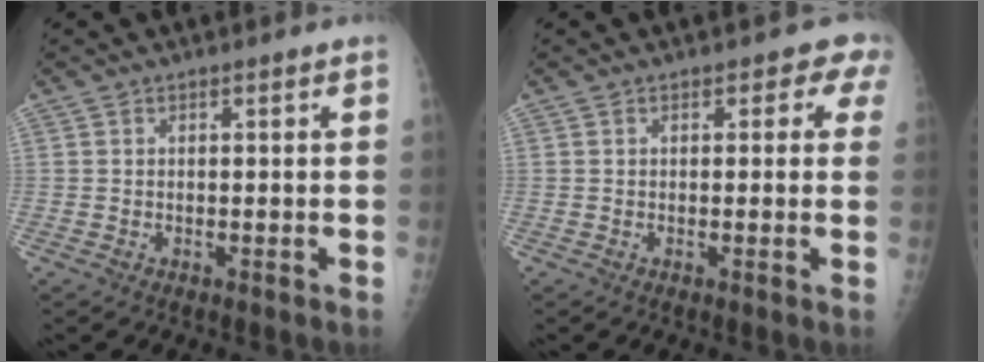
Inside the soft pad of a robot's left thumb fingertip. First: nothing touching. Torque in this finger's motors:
{"motor_torque": [-0.08, 0.13, 0.06, 0.06, -0.01]}